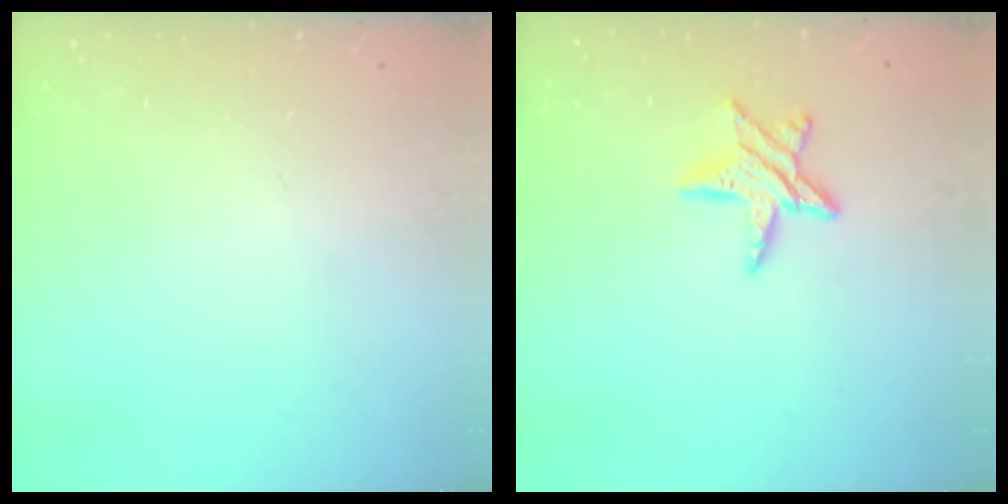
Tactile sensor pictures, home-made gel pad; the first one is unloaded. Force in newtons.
{"total": 8.1, "press": 8.1, "slide": 0.3}